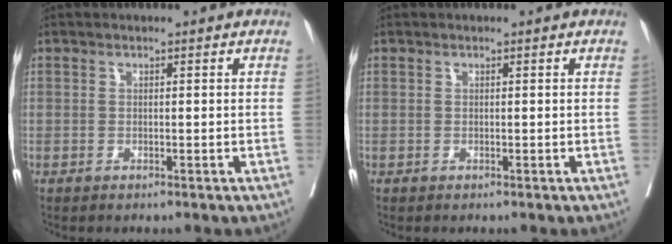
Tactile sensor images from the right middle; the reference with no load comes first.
{"total": 0.0}